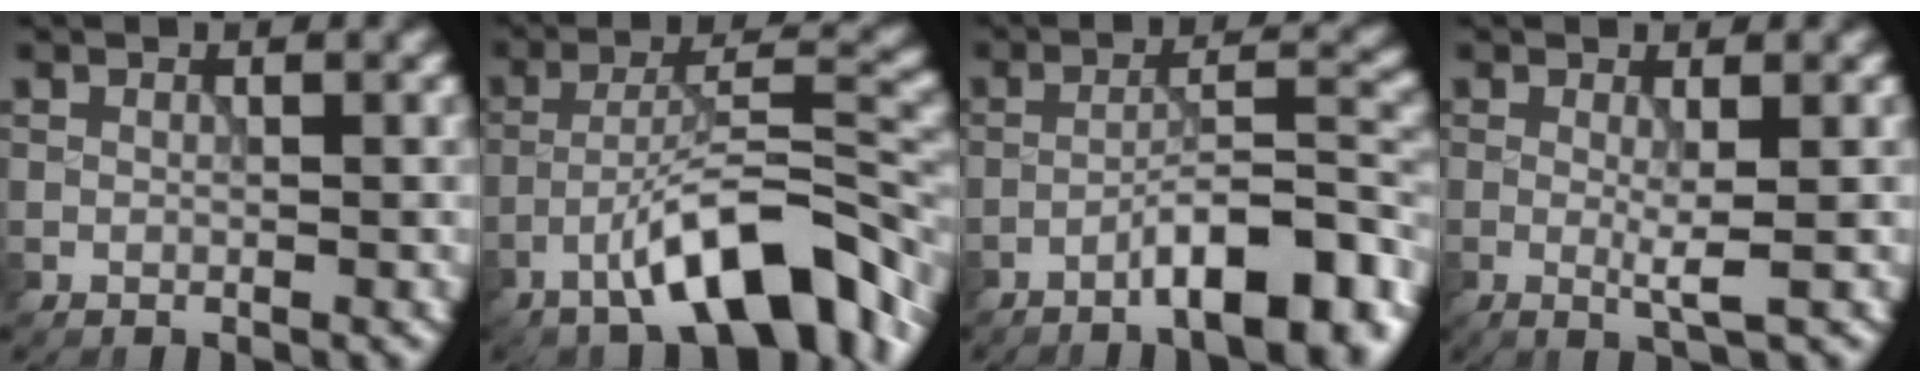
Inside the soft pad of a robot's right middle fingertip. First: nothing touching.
{"total": 10.3, "force": [-6.0, 2.5, 8.0], "torque": [-0.127, 0.015, -0.098]}
{"total": 9.0, "force": [-5.4, 2.2, 6.8], "torque": [-0.096, 0.011, -0.084]}
{"total": 2.0, "force": [-0.1, 0.1, 2.0], "torque": [-0.040, -0.008, -0.003]}